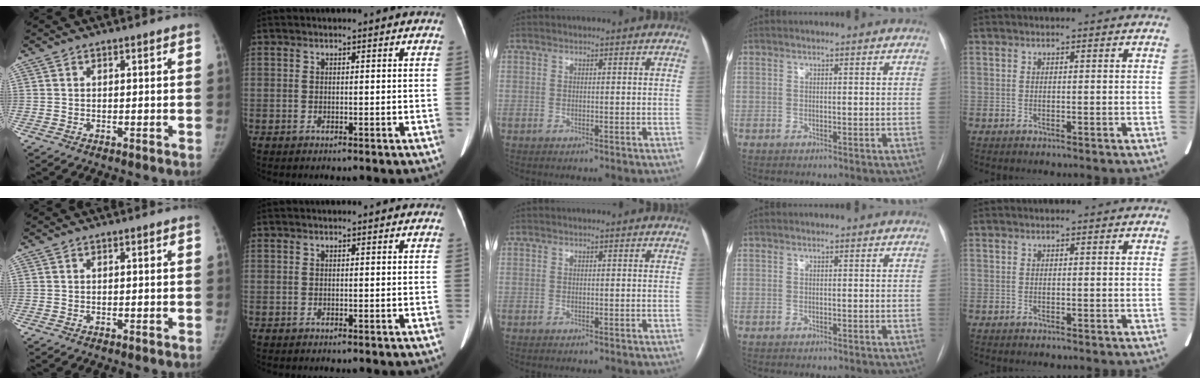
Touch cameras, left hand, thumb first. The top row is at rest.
{}